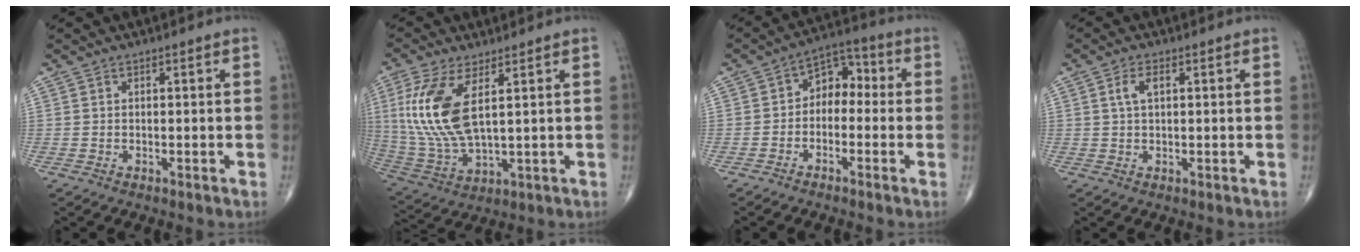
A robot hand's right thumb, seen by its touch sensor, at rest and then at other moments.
{"total": 14.5, "force": [3.9, 6.0, 12.6], "torque": [-0.287, -0.014, 0.091]}
{"total": 7.0, "force": [-0.9, 5.1, 4.8], "torque": [-0.042, 0.040, -0.034]}
{"total": 3.0, "force": [0.9, 1.4, 2.5], "torque": [-0.054, 0.008, 0.017]}